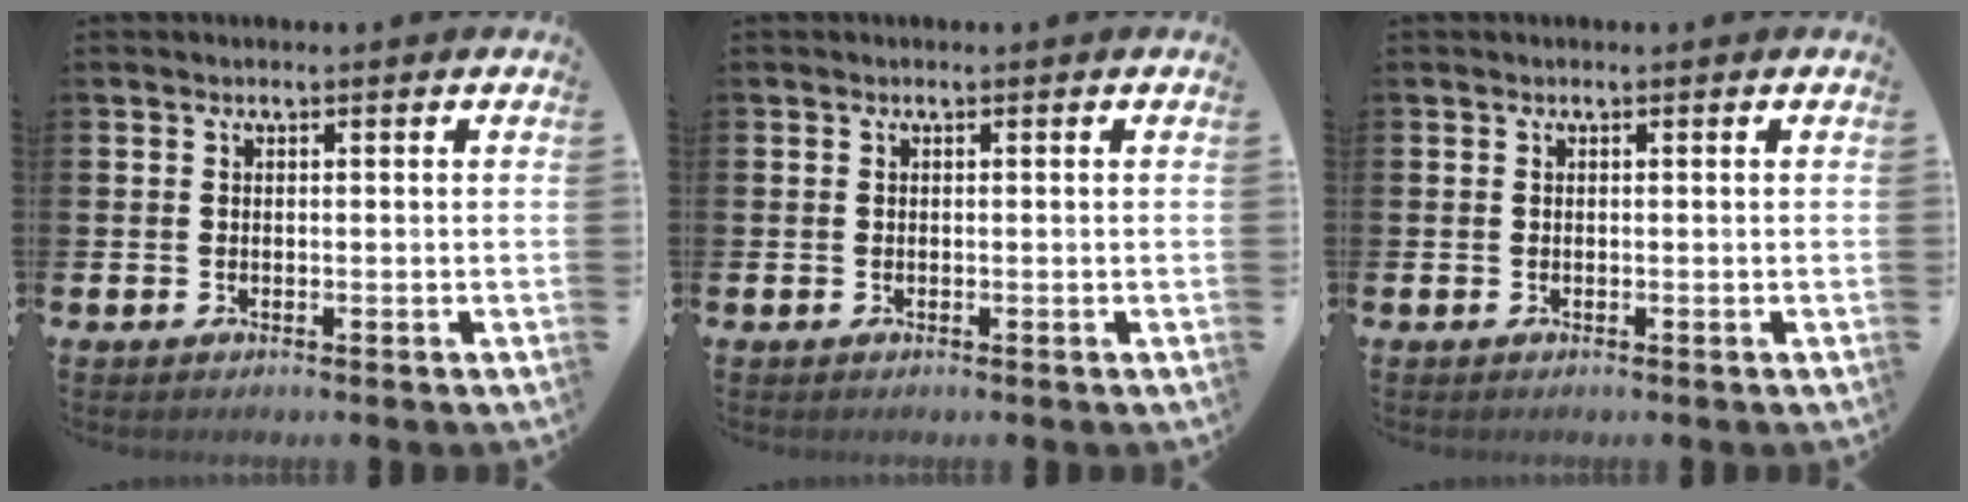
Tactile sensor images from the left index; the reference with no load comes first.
{"total": 0.0}
{"total": 0.0}